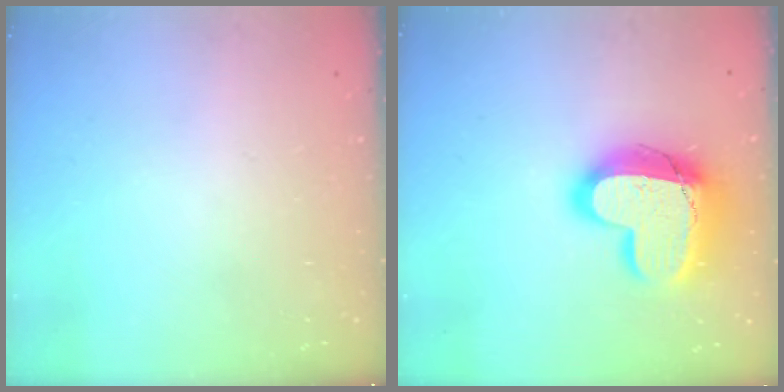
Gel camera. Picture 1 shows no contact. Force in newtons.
{"total": 20.3, "press": 20.3, "slide": 1.5}